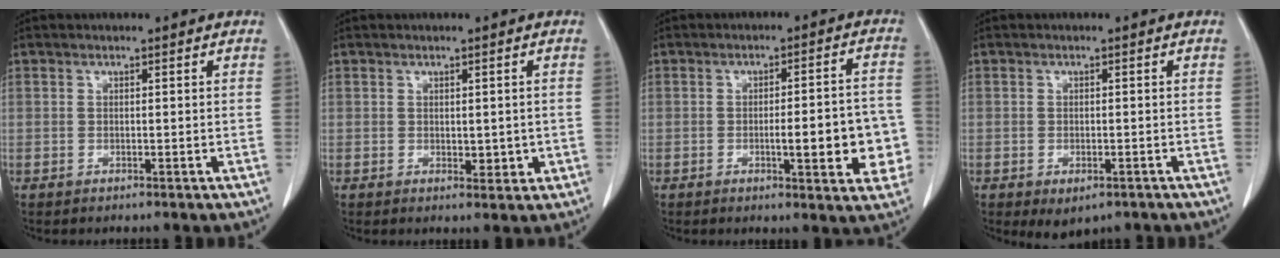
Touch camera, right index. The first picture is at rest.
{"total": 2.7, "force": [-0.1, 1.5, 2.2], "torque": [-0.025, -0.004, 0.005]}
{"total": 10.9, "force": [-2.4, 2.4, 10.4], "torque": [-0.119, 0.015, -0.025]}
{"total": 3.6, "force": [-2.2, 1.9, 2.1], "torque": [-0.027, -0.005, -0.020]}